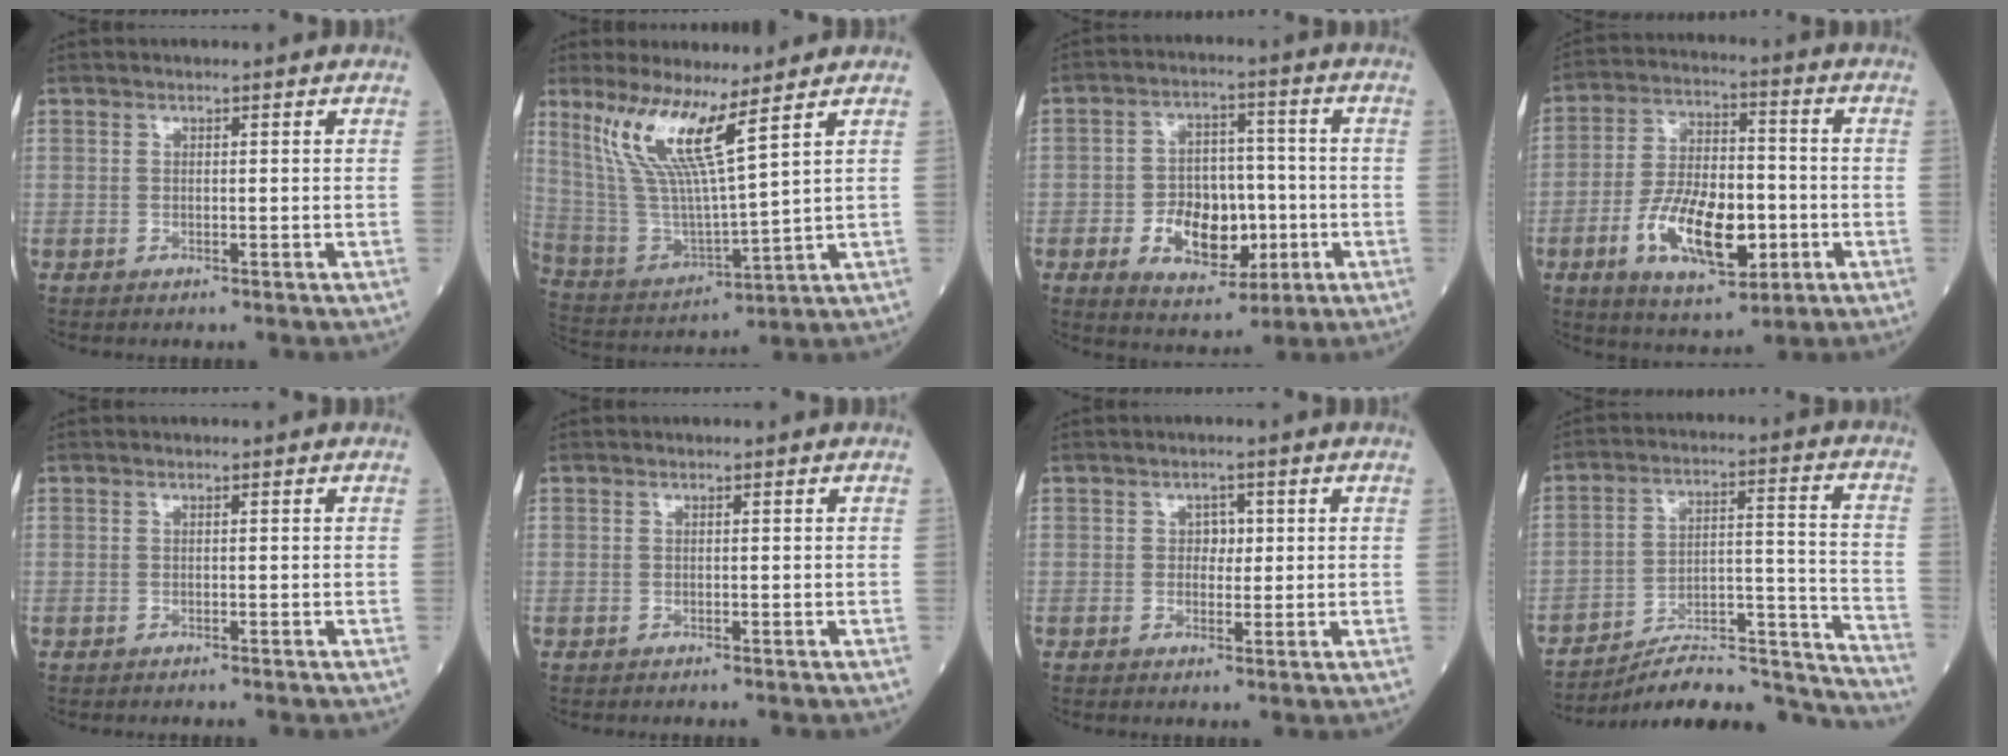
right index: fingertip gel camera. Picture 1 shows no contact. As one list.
[{"total": 11.9, "force": [6.9, 0.2, 9.7], "torque": [-0.210, -0.007, 0.145]}, {"total": 10.5, "force": [-2.9, 6.3, 7.9], "torque": [-0.137, 0.009, -0.036]}, {"total": 13.5, "force": [-4.3, 5.5, 11.5], "torque": [-0.220, 0.001, -0.070]}, {"total": 1.2, "force": [-1.0, -0.1, 0.6], "torque": [-0.010, 0.000, -0.010]}, {"total": 0.6, "force": [-0.5, 0.0, 0.3], "torque": [-0.005, 0.000, -0.004]}, {"total": 1.9, "force": [0.4, 1.4, 1.3], "torque": [-0.013, 0.003, 0.007]}, {"total": 19.0, "force": [-18.4, 1.0, 4.5], "torque": [-0.038, 0.050, -0.274]}]